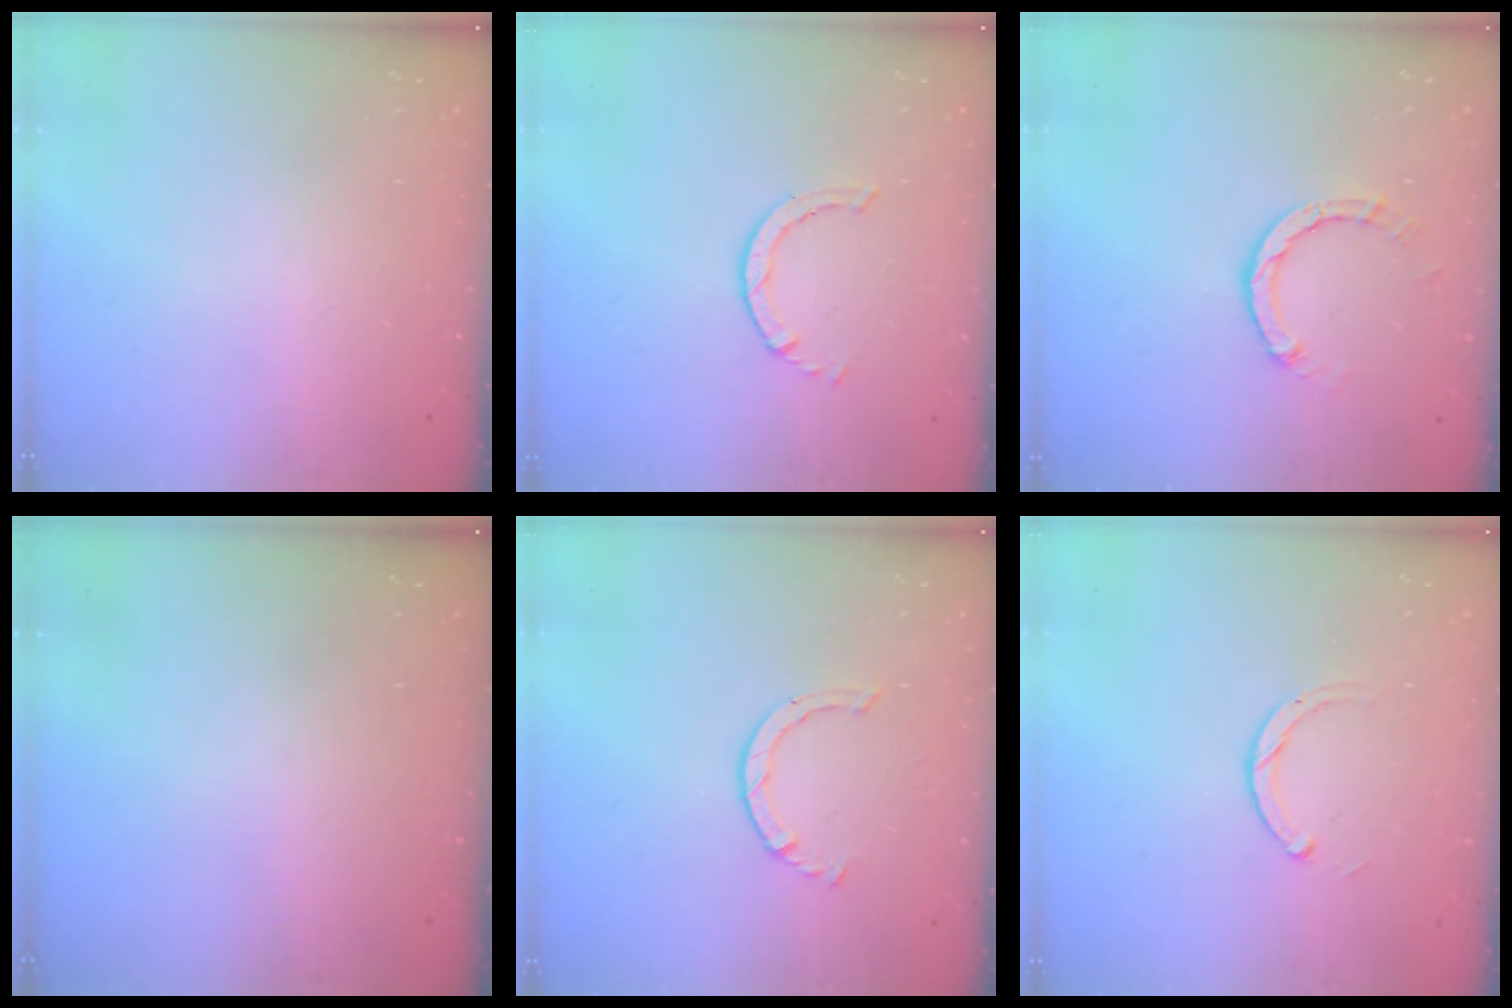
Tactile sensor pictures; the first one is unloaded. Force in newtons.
{"total": 0.8, "press": 0.7, "slide": 0.1}
{"total": 3.0, "press": 3.0, "slide": 0.3}
{"total": 0.0}
{"total": 2.6, "press": 2.6, "slide": 0.3}
{"total": 2.3, "press": 2.3, "slide": 0.3}